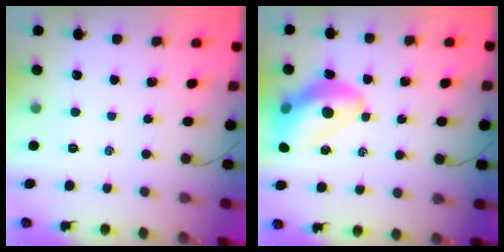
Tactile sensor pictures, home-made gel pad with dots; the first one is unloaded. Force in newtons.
{"total": 13.5, "press": 13.0, "slide": 3.7}